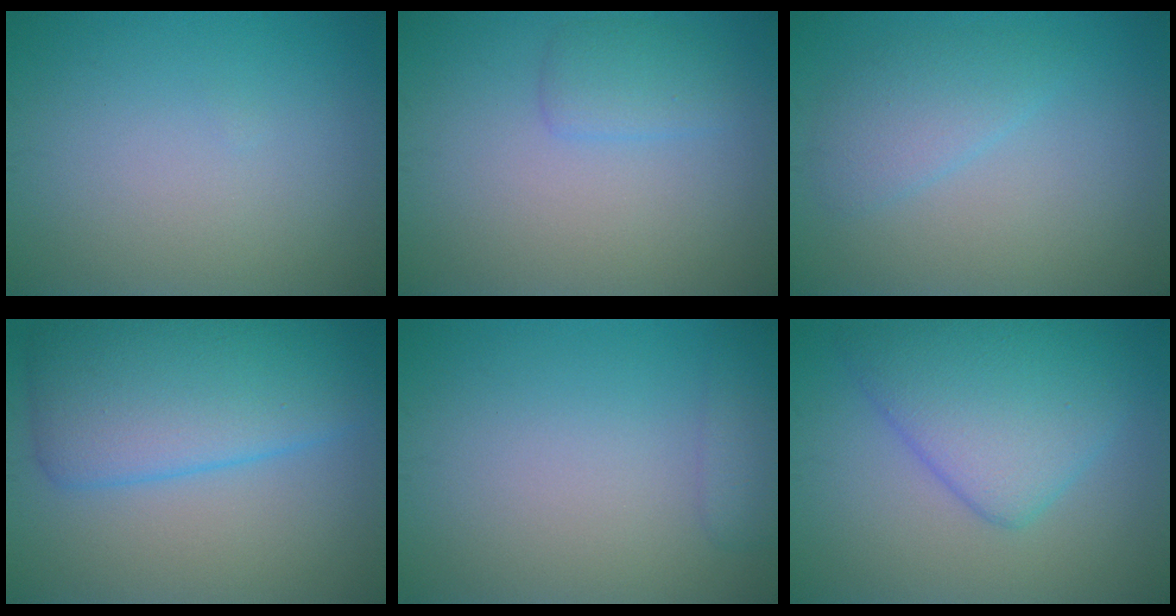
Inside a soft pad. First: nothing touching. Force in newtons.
{"total": 1.9, "press": 1.9, "slide": 0.1}
{"total": 2.5, "press": 2.5, "slide": 0.2}
{"total": 8.0, "press": 8.0, "slide": 0.3}
{"total": 1.9, "press": 1.9, "slide": 0.1}
{"total": 6.7, "press": 6.7, "slide": 0.2}